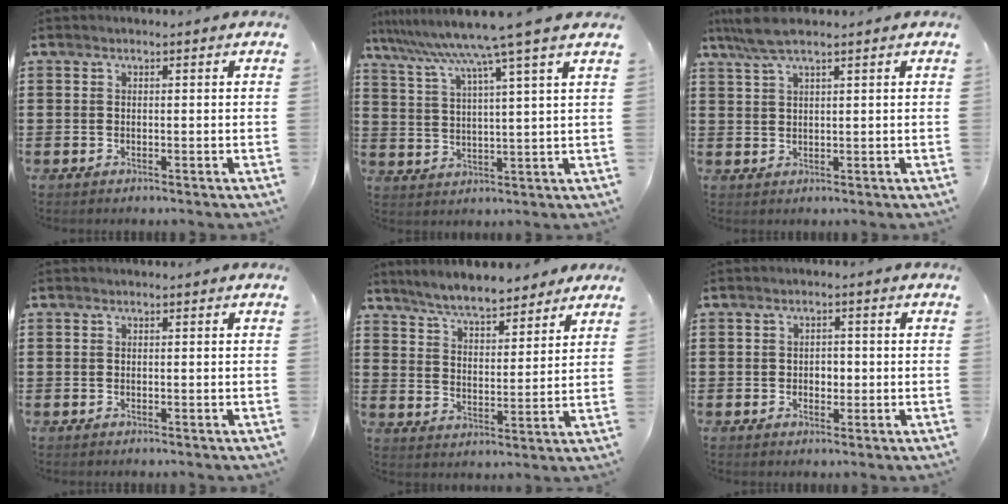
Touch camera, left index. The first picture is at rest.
{"total": 9.1, "force": [7.2, -1.7, 5.2], "torque": [-0.129, -0.042, 0.113]}
{"total": 4.4, "force": [3.0, 0.5, 3.2], "torque": [-0.067, 0.003, 0.055]}
{"total": 0.0}
{"total": 6.3, "force": [5.9, 0.9, 2.0], "torque": [-0.063, -0.020, 0.106]}
{"total": 1.9, "force": [-0.3, 1.4, 1.2], "torque": [-0.027, 0.006, -0.009]}